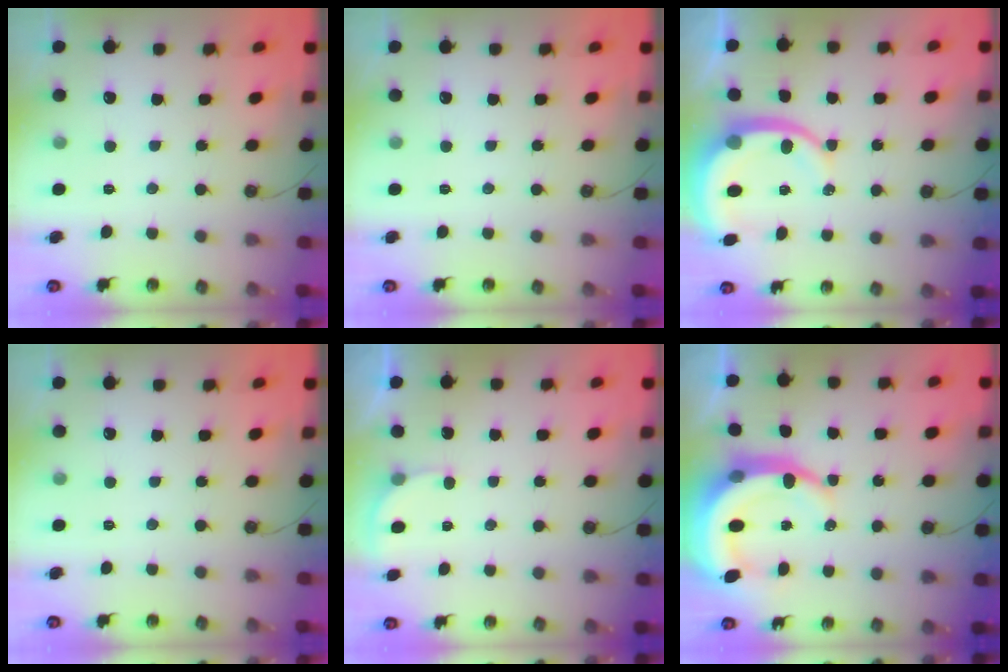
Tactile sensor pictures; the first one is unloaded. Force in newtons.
{"total": 0.0}
{"total": 9.1, "press": 9.1, "slide": 1.1}
{"total": 0.0}
{"total": 2.7, "press": 2.7, "slide": 0.2}
{"total": 11.8, "press": 11.6, "slide": 1.6}